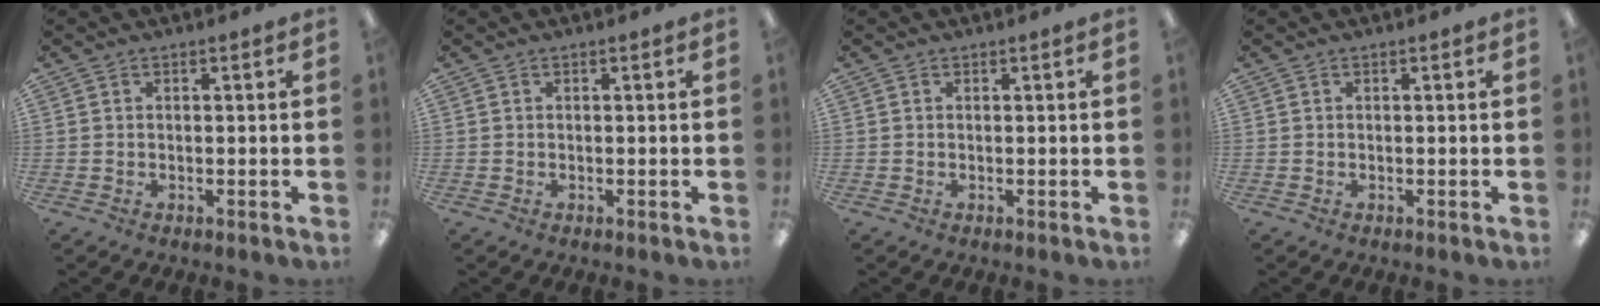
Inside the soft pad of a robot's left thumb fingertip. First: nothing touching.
{"total": 0.0}
{"total": 0.0}
{"total": 0.0}